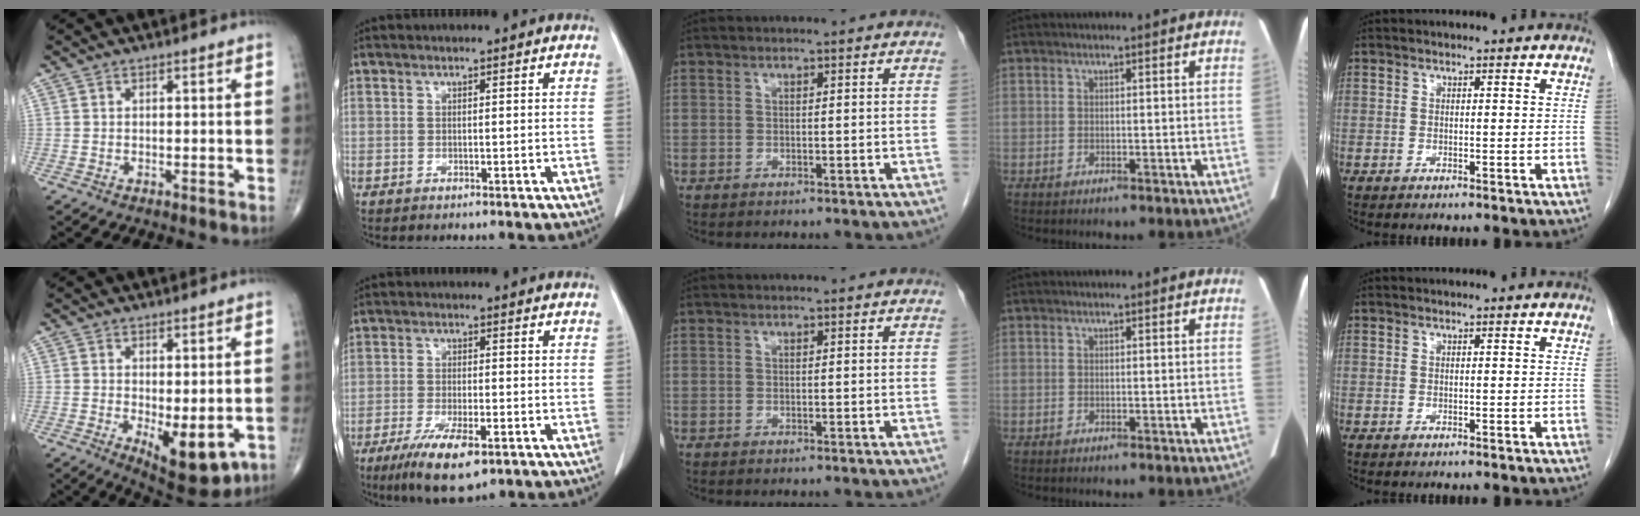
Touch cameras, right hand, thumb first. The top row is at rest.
{"thumb": {"total": 9.1, "force": [-2.0, 3.8, 8.0], "torque": [-0.098, -0.020, -0.016]}, "index": {"total": 9.0, "force": [-5.2, 2.2, 7.0], "torque": [-0.125, -0.018, -0.082]}}